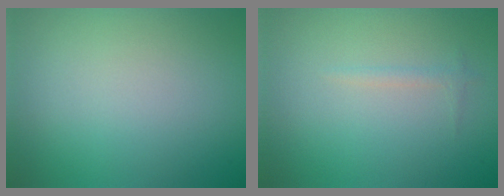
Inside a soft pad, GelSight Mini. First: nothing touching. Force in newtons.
{"total": 0.7, "press": 0.7, "slide": 0.1}